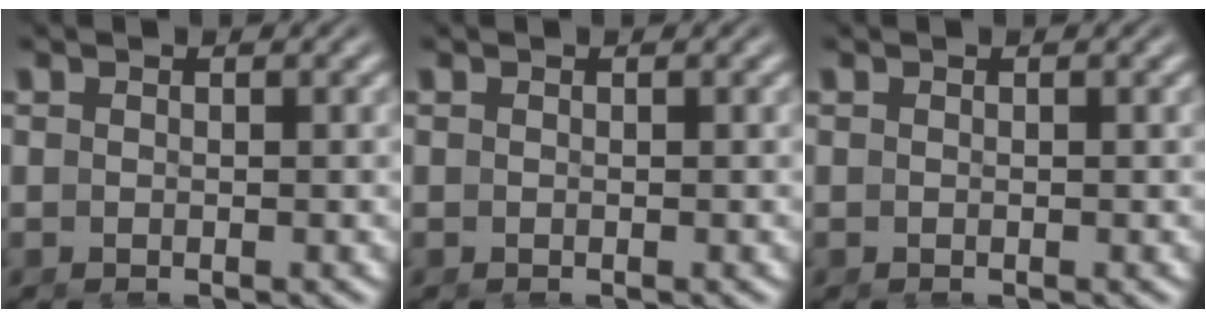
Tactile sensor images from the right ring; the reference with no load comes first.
{"total": 0.0}
{"total": 0.0}